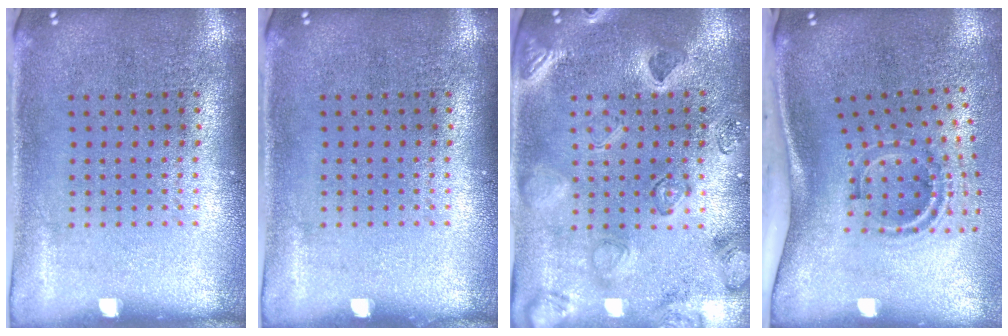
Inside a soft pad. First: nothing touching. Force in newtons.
{"total": 0.0}
{"total": 2.4, "press": 2.3, "slide": 0.6}
{"total": 2.0, "press": 1.3, "slide": 1.6}